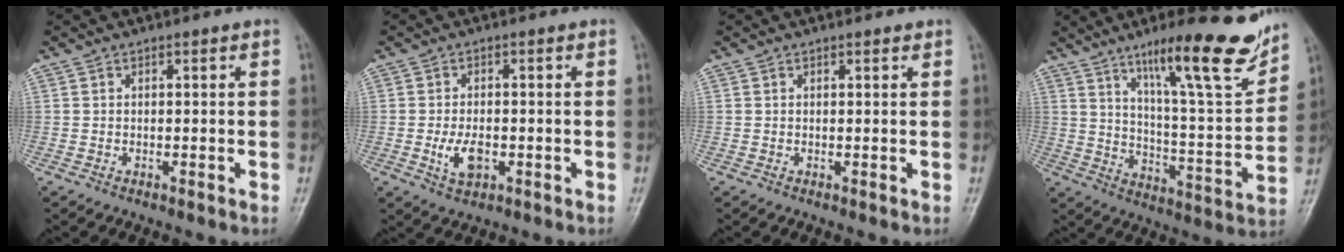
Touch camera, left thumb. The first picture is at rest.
{"total": 4.6, "force": [-1.1, 2.6, 3.7], "torque": [-0.067, -0.002, -0.016]}
{"total": 0.8, "force": [0.6, 0.3, 0.4], "torque": [-0.007, -0.003, 0.007]}
{"total": 19.9, "force": [13.2, 3.5, 14.4], "torque": [-0.184, -0.071, 0.208]}